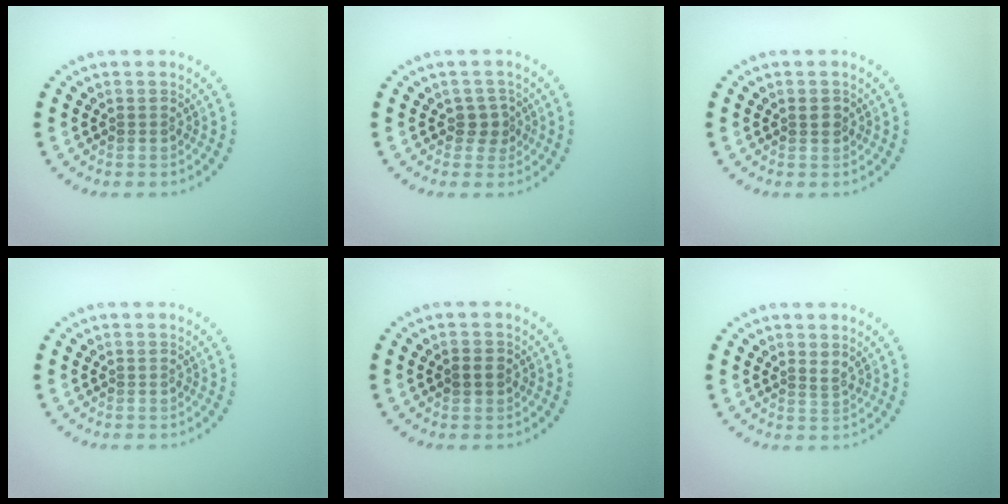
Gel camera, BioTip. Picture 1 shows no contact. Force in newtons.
{"total": 1.7, "press": 1.4, "slide": 0.9}
{"total": 0.9, "press": 0.8, "slide": 0.4}
{"total": 0.0}
{"total": 1.4, "press": 1.4, "slide": 0.2}
{"total": 0.6, "press": 0.3, "slide": 0.5}